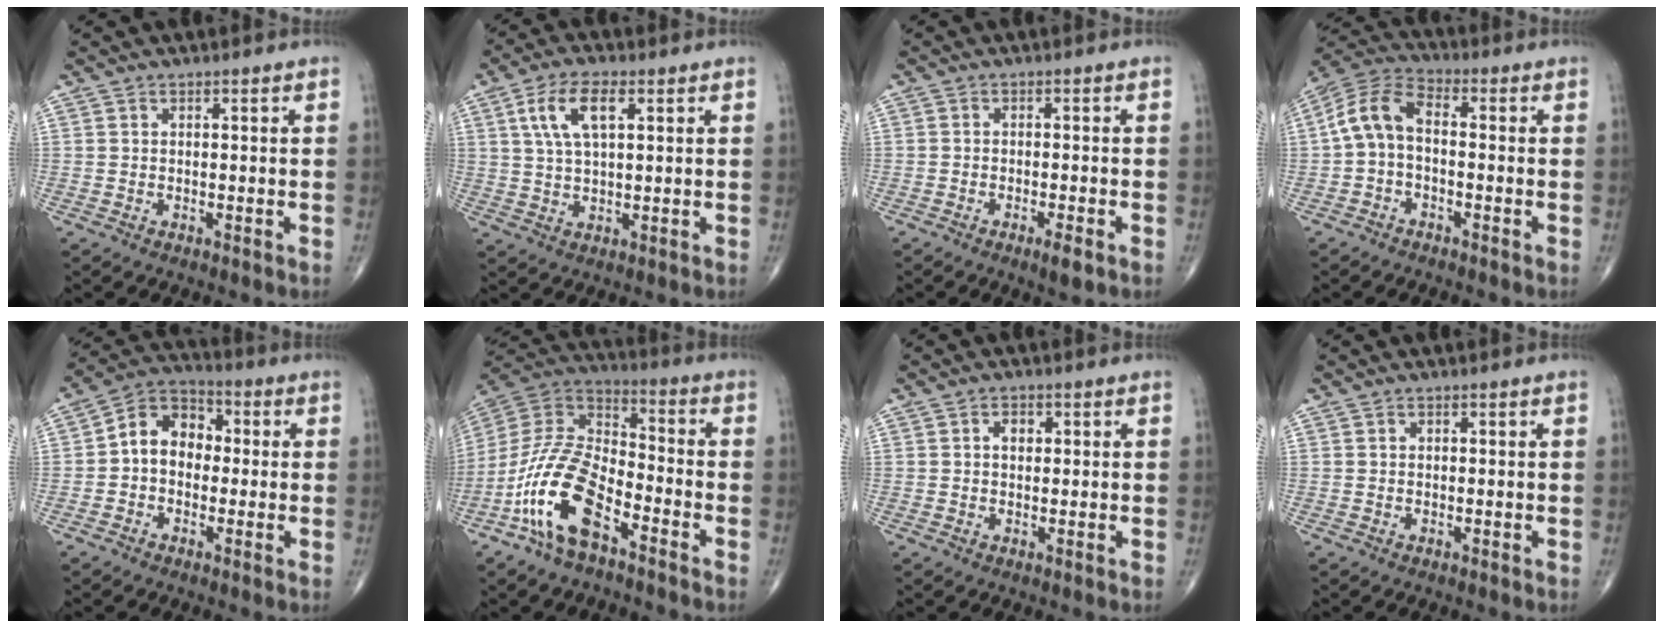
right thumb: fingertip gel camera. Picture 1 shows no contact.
{"total": 8.5, "force": [3.0, 3.7, 7.1], "torque": [-0.138, 0.002, 0.059]}
{"total": 2.9, "force": [-1.6, 0.5, 2.4], "torque": [-0.039, -0.002, -0.029]}
{"total": 8.4, "force": [-0.7, 4.8, 6.9], "torque": [-0.135, 0.032, -0.028]}
{"total": 9.6, "force": [0.0, 7.3, 6.2], "torque": [-0.075, 0.035, -0.016]}
{"total": 16.5, "force": [-8.3, 7.3, 12.2], "torque": [-0.239, 0.055, -0.167]}
{"total": 2.6, "force": [0.6, 1.8, 1.7], "torque": [-0.019, 0.003, 0.008]}
{"total": 0.5, "force": [0.1, 0.4, 0.3], "torque": [-0.003, 0.000, 0.003]}